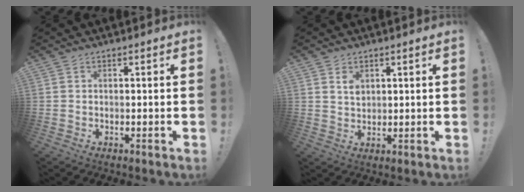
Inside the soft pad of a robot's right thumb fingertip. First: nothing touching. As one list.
[{"total": 3.3, "force": [1.9, 2.0, 1.7], "torque": [-0.019, -0.011, 0.032]}]